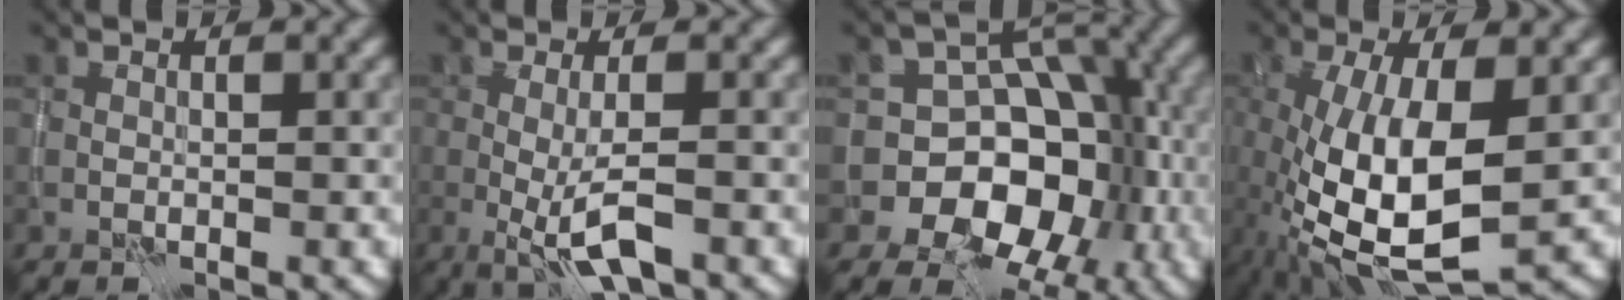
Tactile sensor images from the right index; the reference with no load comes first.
{"total": 3.7, "force": [-1.1, 0.7, 3.5], "torque": [-0.067, -0.009, -0.019]}
{"total": 11.8, "force": [-3.8, 9.6, 5.6], "torque": [-0.049, 0.026, -0.102]}
{"total": 10.3, "force": [-1.7, 4.0, 9.4], "torque": [-0.199, -0.020, -0.028]}